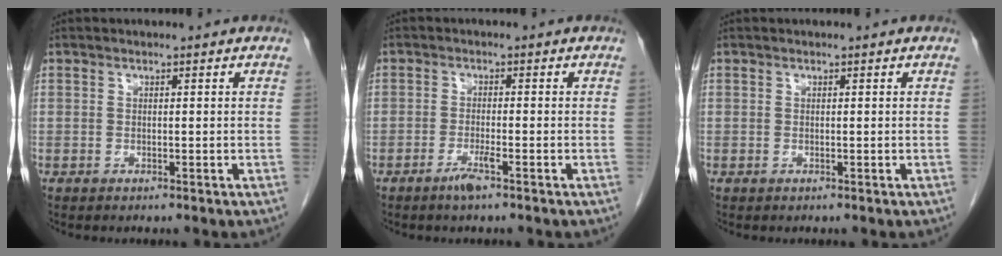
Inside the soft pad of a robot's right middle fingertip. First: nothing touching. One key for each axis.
{"total": 2.5, "fx": -1.7, "fy": -0.1, "fz": 1.8, "tx": -0.038, "ty": -0.004, "tz": -0.033}
{"total": 0.0}